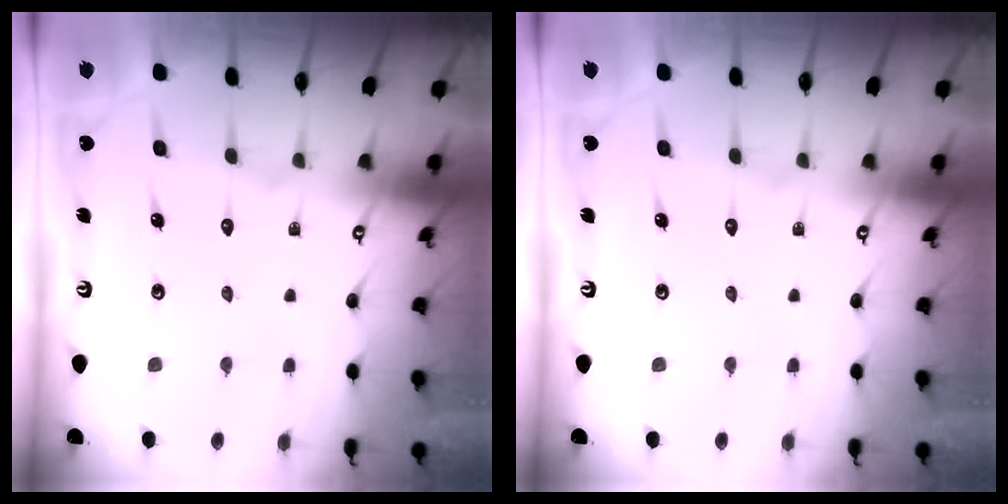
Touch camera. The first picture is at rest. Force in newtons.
{"total": 0.0}